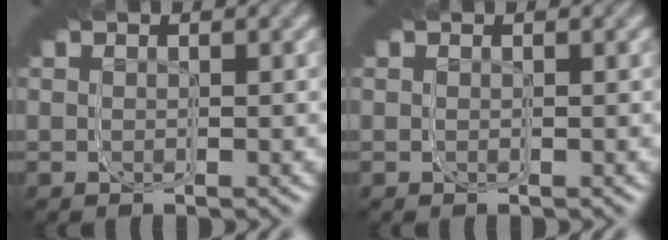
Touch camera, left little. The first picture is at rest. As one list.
[{"total": 0.0}]